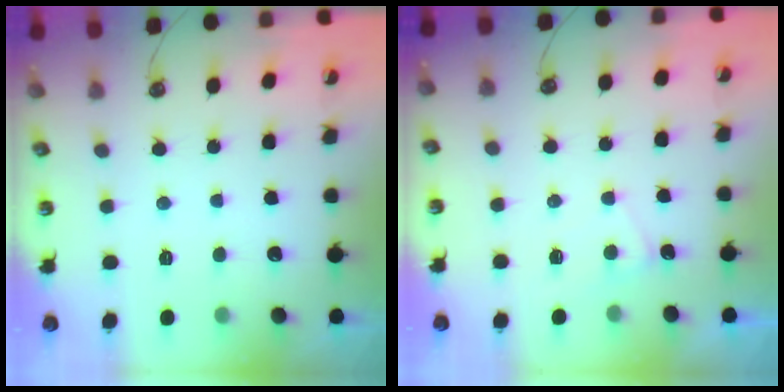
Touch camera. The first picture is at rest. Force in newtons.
{"total": 1.0, "press": 0.9, "slide": 0.4}